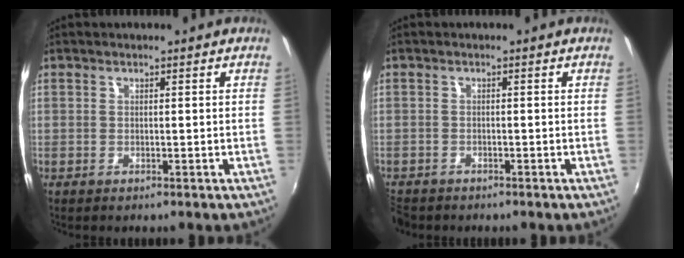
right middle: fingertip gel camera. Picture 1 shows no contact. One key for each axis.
{"total": 3.8, "fx": -3.2, "fy": 1.9, "fz": 0.8, "tx": -0.035, "ty": -0.013, "tz": -0.060}